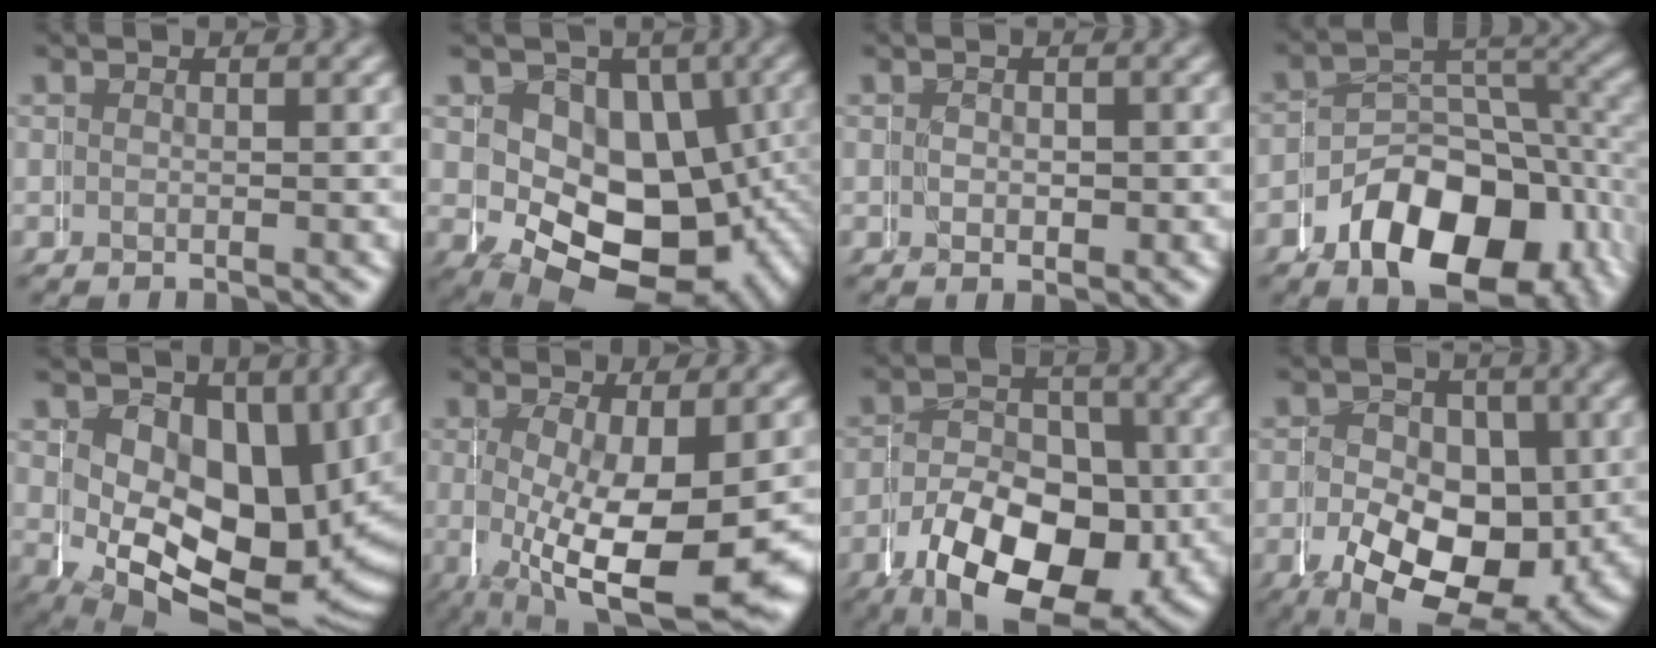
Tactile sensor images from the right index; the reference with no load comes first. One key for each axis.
{"total": 13.0, "fx": -2.8, "fy": 9.8, "fz": 8.1, "tx": -0.135, "ty": -0.073, "tz": -0.011}
{"total": 1.3, "fx": 0.3, "fy": 1.2, "fz": -0.2, "tx": -0.011, "ty": -0.012, "tz": 0.005}
{"total": 10.4, "fx": -4.1, "fy": 6.5, "fz": 7.1, "tx": -0.096, "ty": -0.033, "tz": -0.059}
{"total": 12.1, "fx": 0.0, "fy": 8.8, "fz": 8.3, "tx": -0.140, "ty": -0.061, "tz": 0.019}
{"total": 10.0, "fx": -1.2, "fy": 3.9, "fz": 9.1, "tx": -0.164, "ty": -0.037, "tz": 0.005}
{"total": 12.0, "fx": -4.2, "fy": 7.7, "fz": 8.2, "tx": -0.140, "ty": -0.054, "tz": -0.048}
{"total": 11.6, "fx": -2.6, "fy": 8.0, "fz": 7.9, "tx": -0.132, "ty": -0.057, "tz": -0.019}